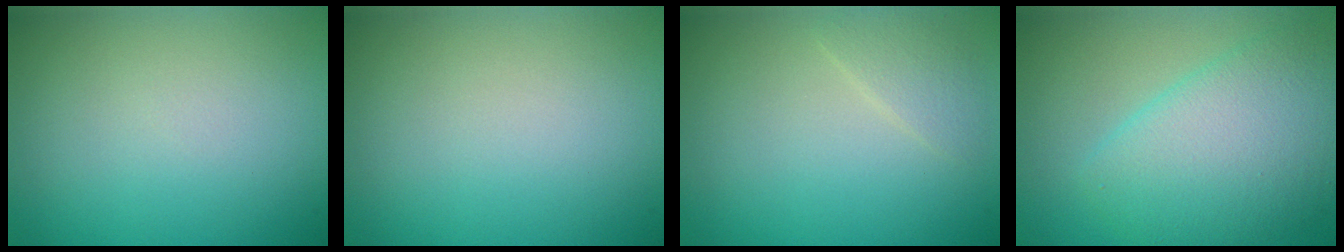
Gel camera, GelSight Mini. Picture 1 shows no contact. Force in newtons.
{"total": 0.0}
{"total": 1.4, "press": 1.4, "slide": 0.1}
{"total": 6.1, "press": 6.1, "slide": 0.1}